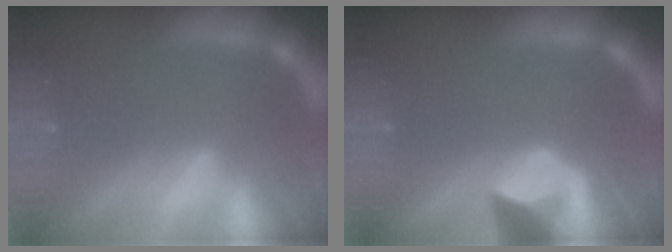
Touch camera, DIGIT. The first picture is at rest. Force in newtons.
{"total": 3.4}